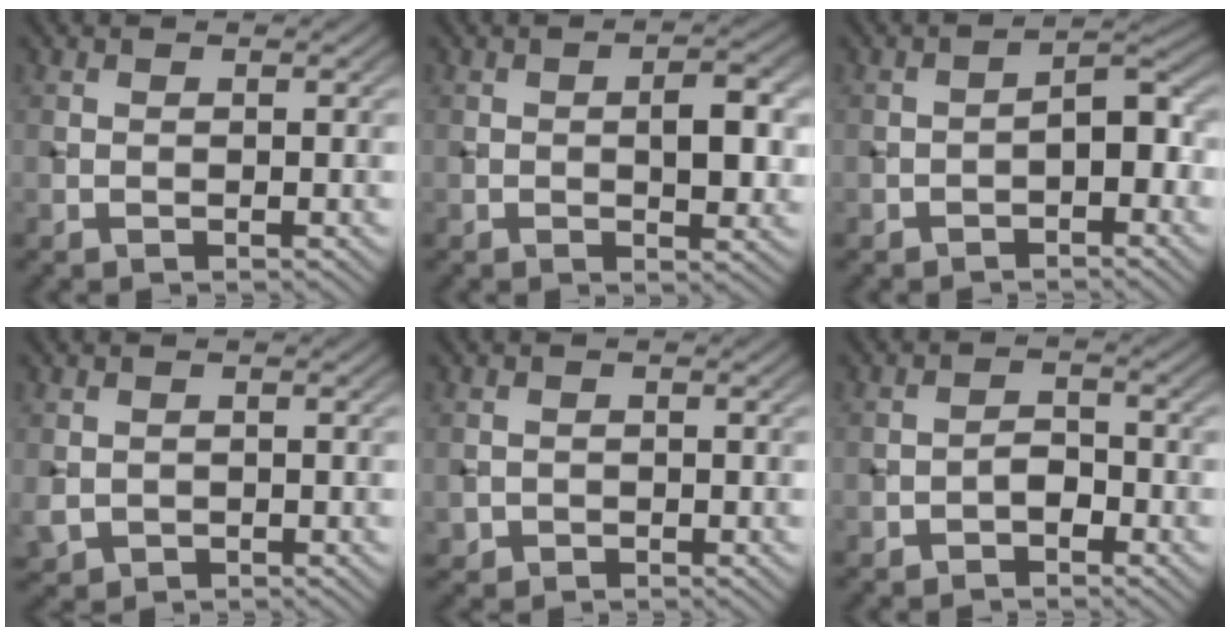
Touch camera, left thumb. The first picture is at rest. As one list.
[{"total": 4.8, "force": [0.0, 1.9, 4.4], "torque": [-0.064, 0.002, -0.002]}, {"total": 3.5, "force": [-1.6, 1.5, 2.8], "torque": [-0.035, 0.015, -0.031]}, {"total": 1.9, "force": [-0.3, 1.7, 0.7], "torque": [-0.025, -0.011, -0.002]}, {"total": 1.2, "force": [-0.5, 1.1, 0.2], "torque": [0.001, -0.007, -0.012]}, {"total": 2.0, "force": [-1.2, 1.1, 1.1], "torque": [-0.015, 0.006, -0.028]}]